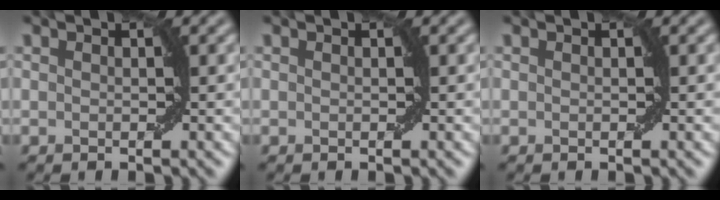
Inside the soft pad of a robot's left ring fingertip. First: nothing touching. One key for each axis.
{"total": 0.0}
{"total": 0.0}